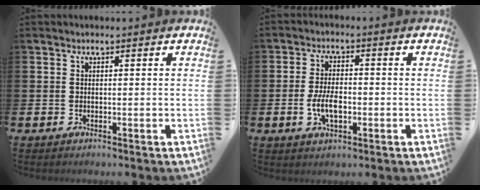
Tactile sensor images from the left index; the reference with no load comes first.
{"total": 4.8, "force": [-1.0, 2.5, 4.0], "torque": [-0.068, 0.000, -0.021]}